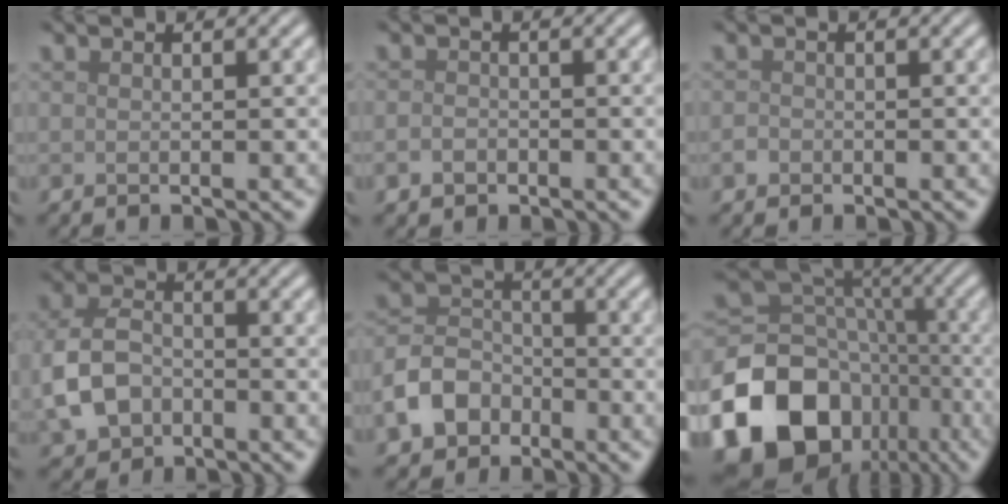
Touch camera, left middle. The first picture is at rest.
{"total": 1.3, "force": [-0.6, 1.0, 0.5], "torque": [-0.008, -0.001, -0.015]}
{"total": 0.8, "force": [-0.4, 0.7, 0.2], "torque": [-0.001, -0.001, -0.010]}
{"total": 5.5, "force": [-1.9, 4.0, 3.3], "torque": [-0.080, 0.000, -0.042]}
{"total": 5.3, "force": [-2.7, 4.0, 2.3], "torque": [-0.043, 0.002, -0.059]}
{"total": 16.8, "force": [-7.6, 12.6, 8.0], "torque": [-0.188, -0.019, -0.130]}